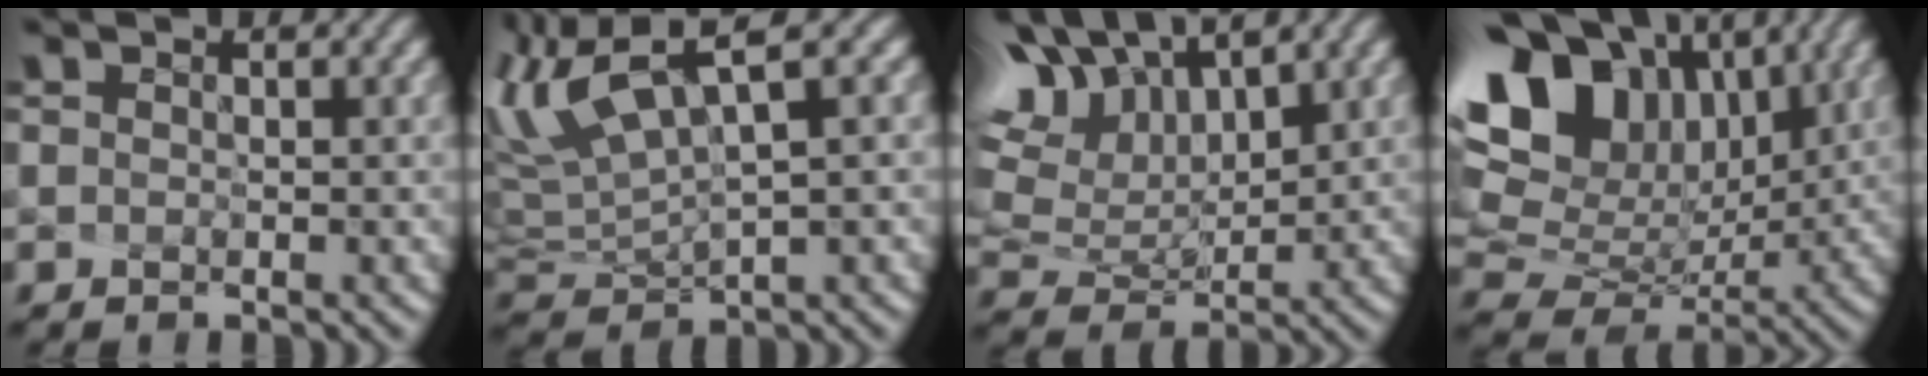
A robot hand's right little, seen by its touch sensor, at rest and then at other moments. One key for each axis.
{"total": 6.6, "fx": 3.5, "fy": 1.1, "fz": 5.5, "tx": -0.146, "ty": 0.003, "tz": 0.092}
{"total": 11.3, "fx": 6.9, "fy": 5.2, "fz": 7.4, "tx": -0.189, "ty": 0.020, "tz": 0.134}
{"total": 13.7, "fx": 5.7, "fy": 9.3, "fz": 8.3, "tx": -0.176, "ty": 0.015, "tz": 0.131}